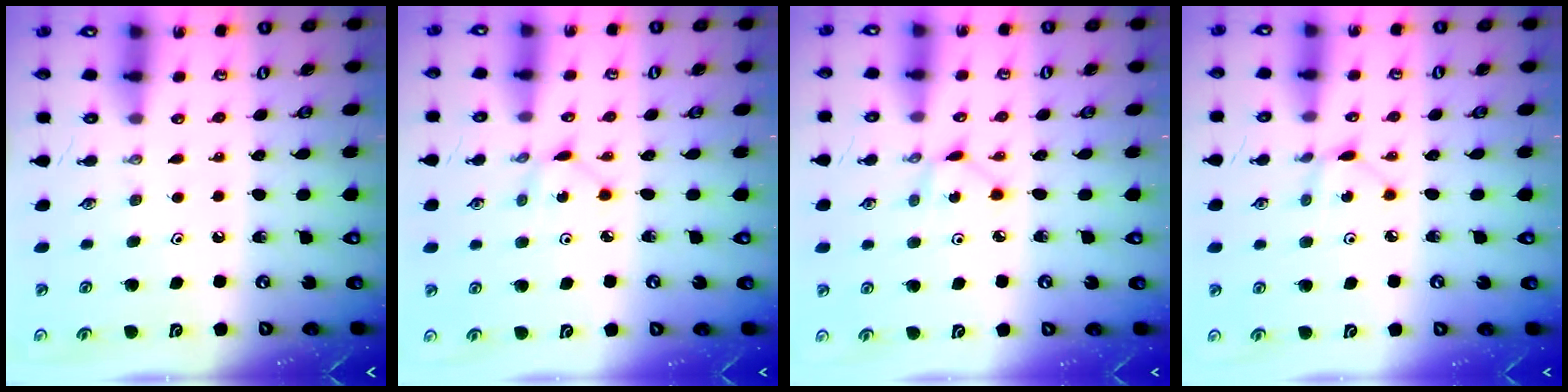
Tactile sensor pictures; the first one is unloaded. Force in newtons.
{"total": 1.3, "press": 1.3, "slide": 0.1}
{"total": 1.7, "press": 1.7, "slide": 0.1}
{"total": 2.0, "press": 2.0, "slide": 0.2}